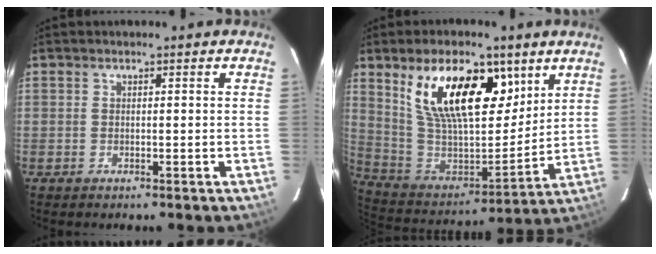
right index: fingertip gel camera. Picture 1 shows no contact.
{"total": 22.1, "force": [10.8, 10.5, 16.1], "torque": [-0.293, 0.012, 0.206]}